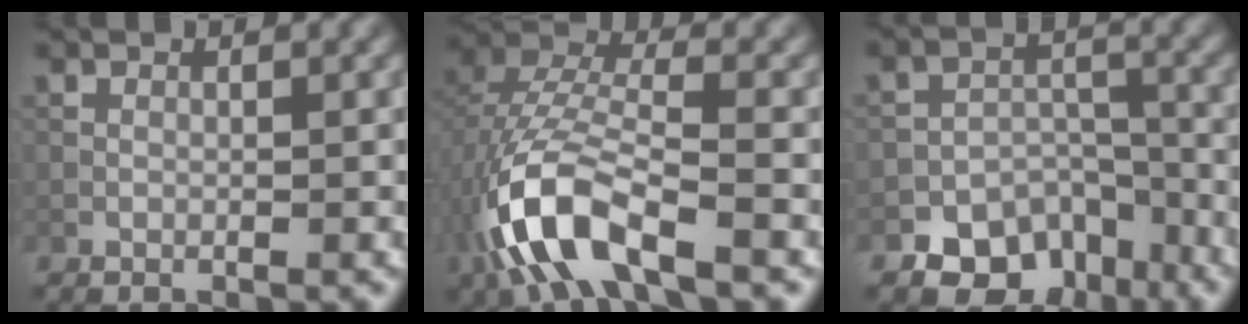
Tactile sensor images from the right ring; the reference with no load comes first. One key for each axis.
{"total": 9.4, "fx": -4.5, "fy": 3.9, "fz": 7.3, "tx": -0.169, "ty": 0.003, "tz": -0.095}
{"total": 9.9, "fx": -7.2, "fy": 6.4, "fz": 2.2, "tx": -0.016, "ty": 0.000, "tz": -0.103}